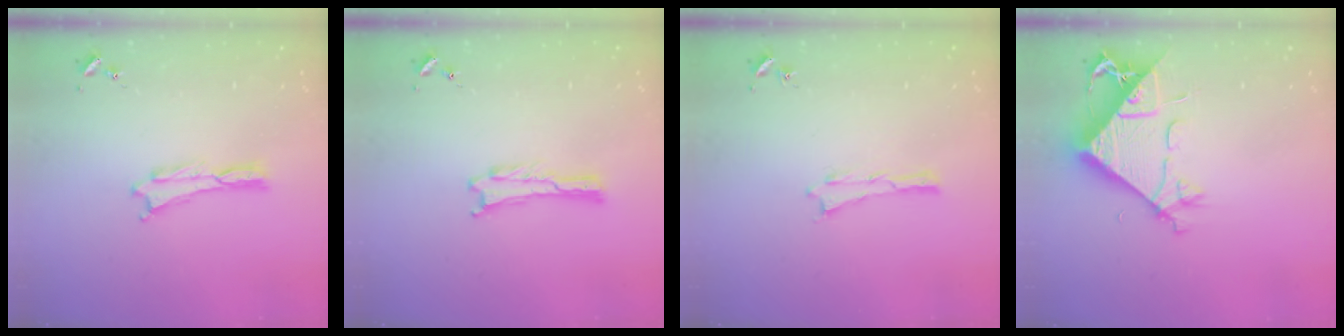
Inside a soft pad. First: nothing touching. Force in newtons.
{"total": 0.0}
{"total": 0.0}
{"total": 9.3, "press": 9.2, "slide": 0.9}